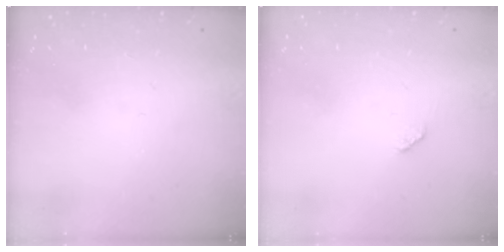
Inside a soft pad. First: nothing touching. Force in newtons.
{"total": 2.5, "press": 2.5, "slide": 0.4}